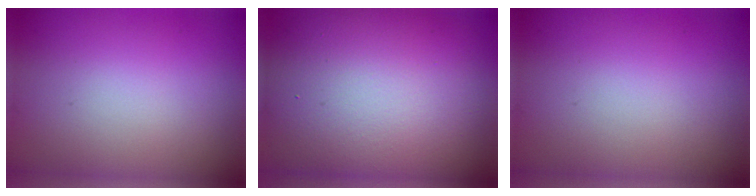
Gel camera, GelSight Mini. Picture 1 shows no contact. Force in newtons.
{"total": 15.0, "press": 15.0, "slide": 0.5}
{"total": 0.0}